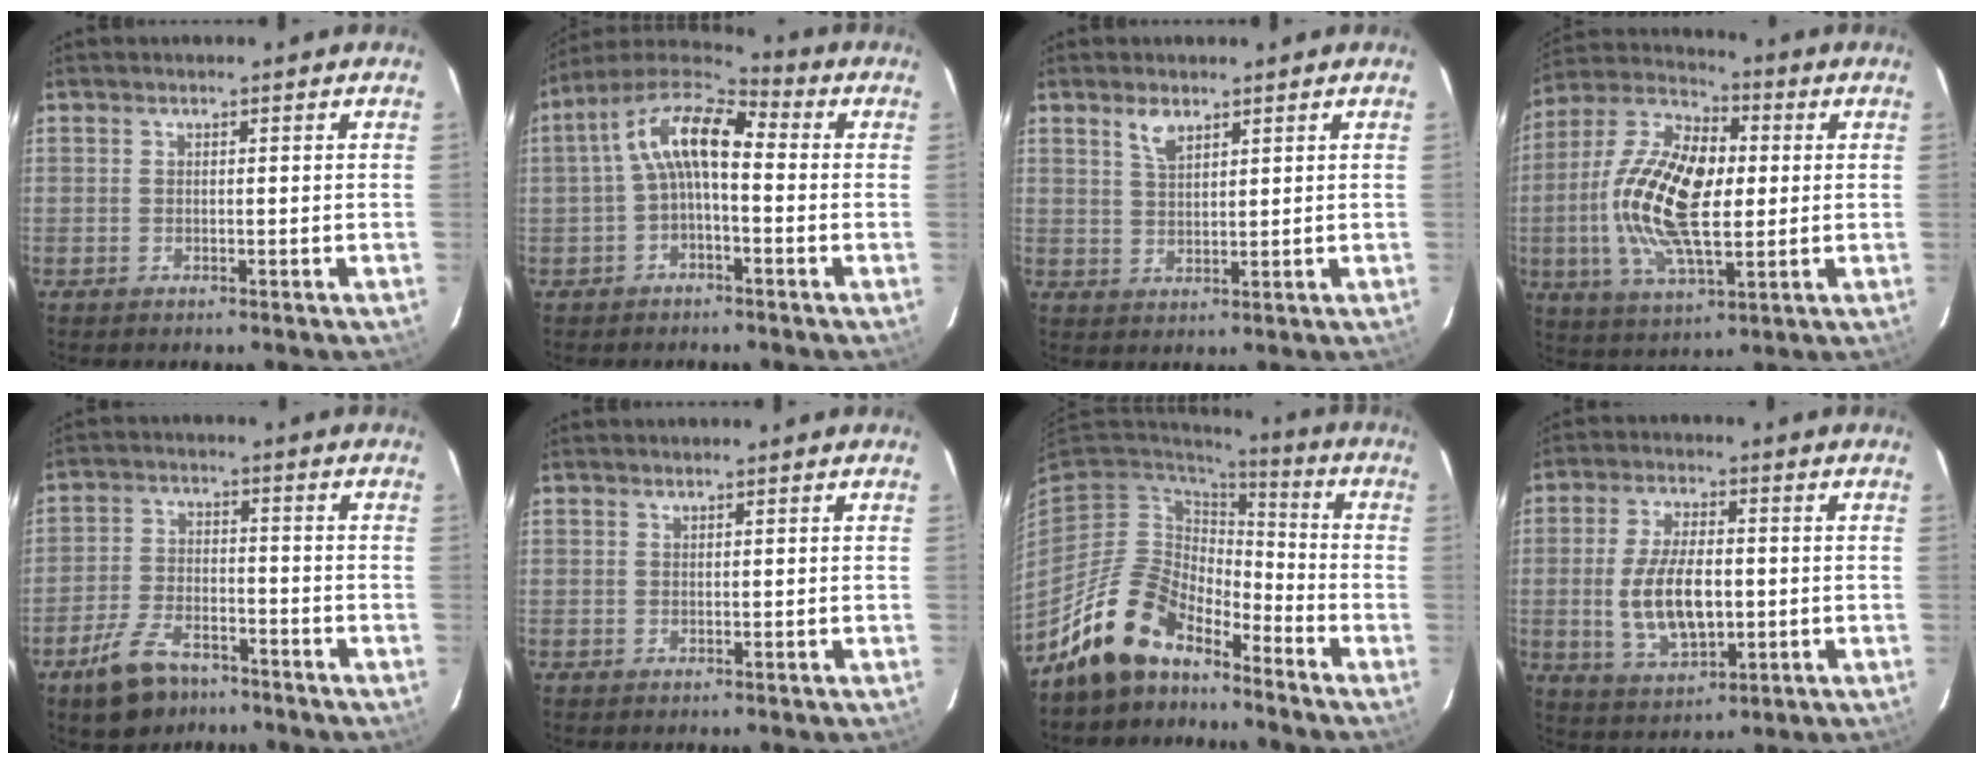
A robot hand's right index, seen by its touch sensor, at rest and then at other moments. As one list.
[{"total": 10.5, "force": [-0.1, 4.7, 9.3], "torque": [-0.180, 0.029, -0.010]}, {"total": 3.6, "force": [2.5, 1.5, 2.2], "torque": [-0.040, 0.002, 0.048]}, {"total": 19.5, "force": [0.1, 9.0, 17.3], "torque": [-0.344, 0.008, -0.007]}, {"total": 9.7, "force": [-6.8, 5.0, 4.9], "torque": [-0.120, 0.003, -0.116]}, {"total": 0.0}, {"total": 14.0, "force": [-11.1, 6.4, 5.6], "torque": [-0.121, 0.014, -0.202]}, {"total": 11.4, "force": [-1.0, 5.5, 10.0], "torque": [-0.200, -0.004, -0.011]}]